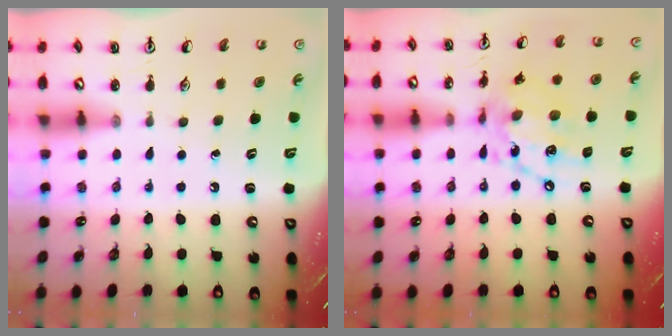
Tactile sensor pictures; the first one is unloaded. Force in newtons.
{"total": 13.4, "press": 13.4, "slide": 1.0}